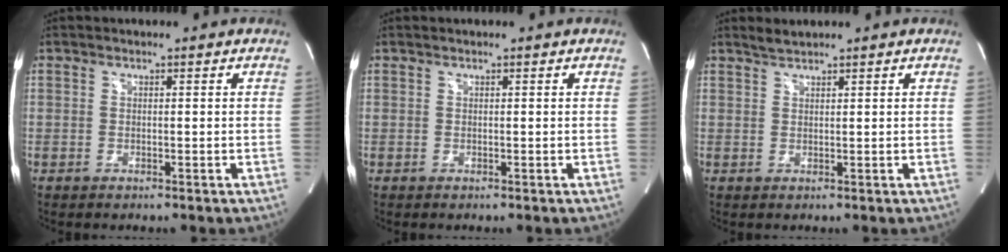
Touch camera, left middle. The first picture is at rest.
{"total": 0.0}
{"total": 1.5, "force": [1.5, -0.1, 0.3], "torque": [-0.012, 0.005, 0.034]}